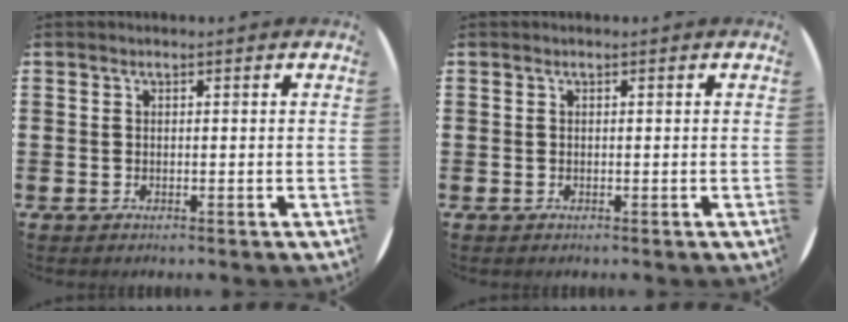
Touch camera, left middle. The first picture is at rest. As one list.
[{"total": 0.0}]